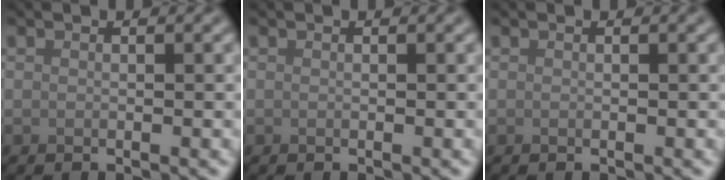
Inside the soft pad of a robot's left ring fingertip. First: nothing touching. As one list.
[{"total": 0.0}, {"total": 0.0}]